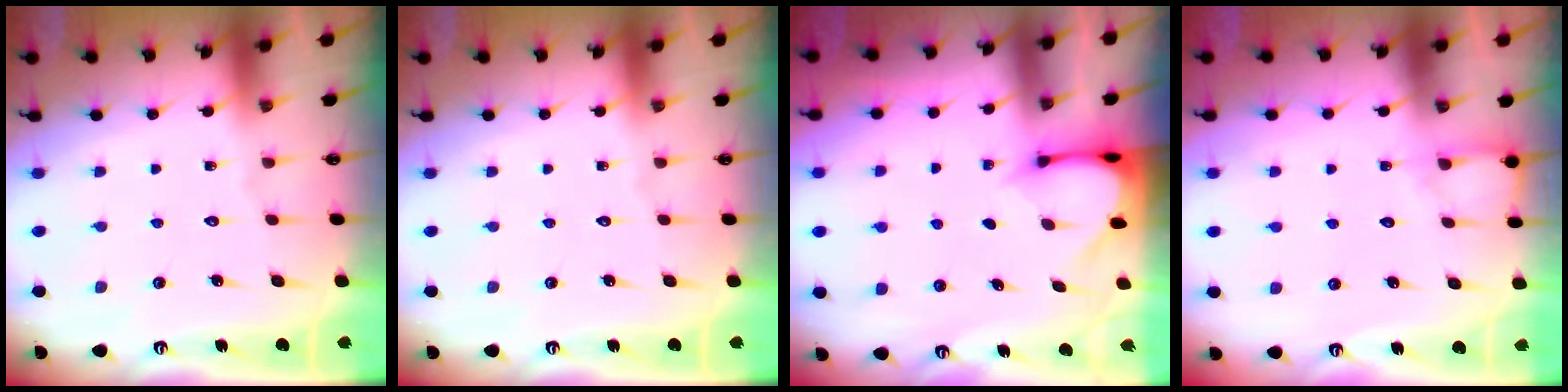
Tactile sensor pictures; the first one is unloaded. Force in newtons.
{"total": 0.0}
{"total": 3.3, "press": 3.3, "slide": 0.2}
{"total": 3.3, "press": 3.3, "slide": 0.4}